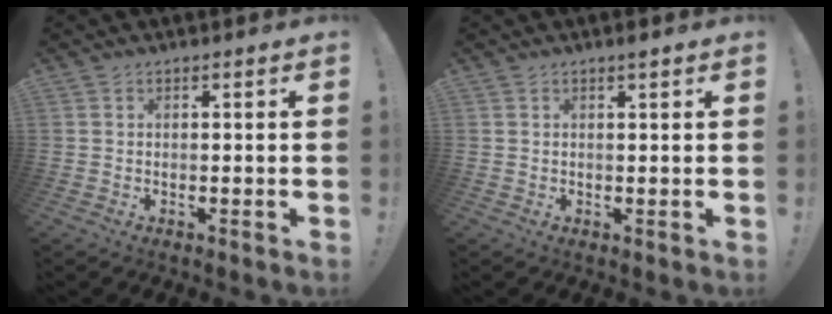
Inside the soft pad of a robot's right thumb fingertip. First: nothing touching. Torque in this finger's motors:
{"motor_torque": [-0.12, -0.06, 0.15, -0.06, -0.03]}